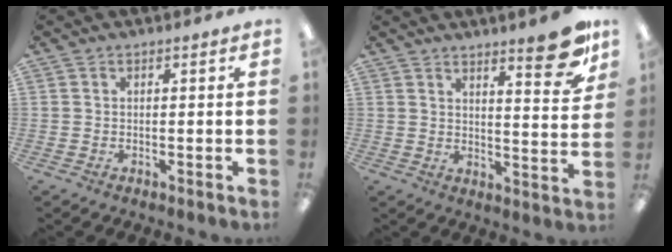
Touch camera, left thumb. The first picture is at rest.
{"total": 11.3, "force": [8.3, 2.3, 7.3], "torque": [-0.079, -0.061, 0.132]}